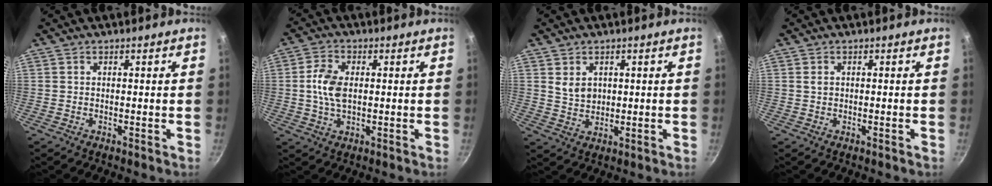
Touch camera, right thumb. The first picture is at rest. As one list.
[{"total": 6.8, "force": [0.5, 4.0, 5.4], "torque": [-0.101, 0.006, 0.006]}, {"total": 4.1, "force": [1.3, 3.0, 2.4], "torque": [-0.031, -0.010, 0.030]}, {"total": 0.7, "force": [0.0, 0.4, 0.6], "torque": [-0.014, 0.002, 0.000]}]